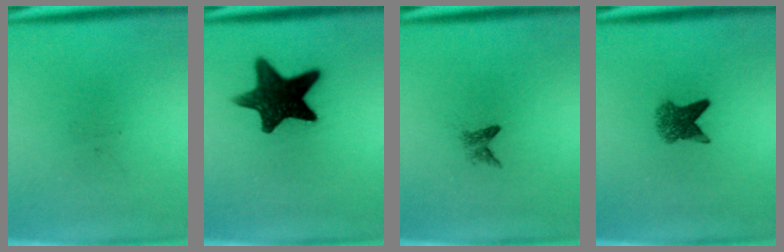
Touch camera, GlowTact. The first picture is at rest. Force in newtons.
{"total": 13.8}
{"total": 1.4}
{"total": 4.0}